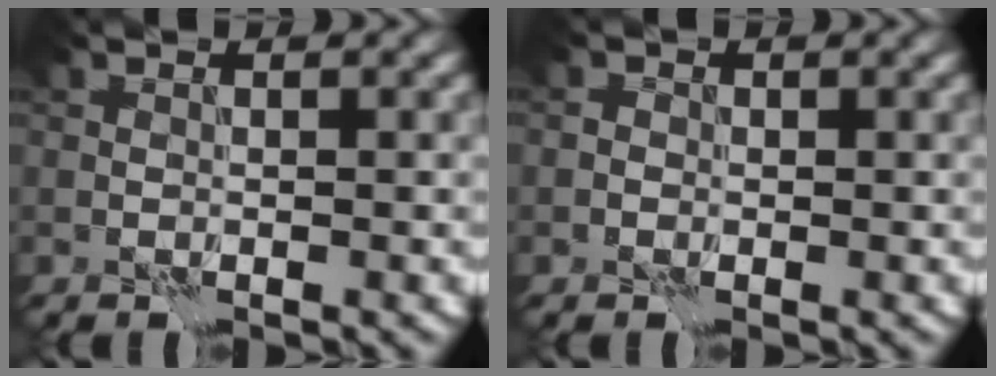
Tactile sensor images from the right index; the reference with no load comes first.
{"total": 0.7, "force": [-0.2, 0.7, 0.2], "torque": [-0.001, 0.003, -0.009]}